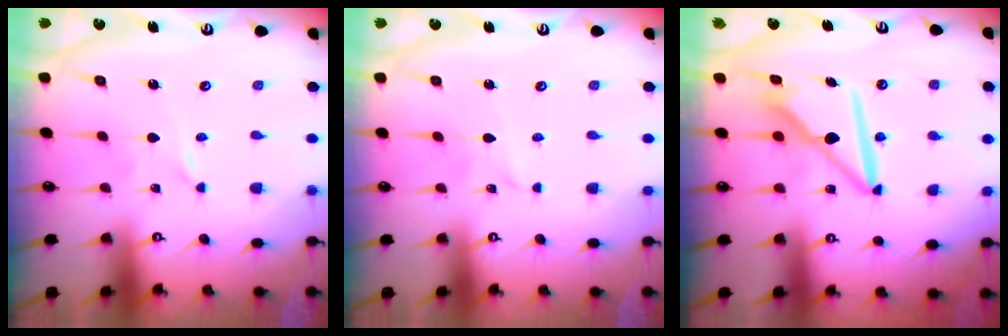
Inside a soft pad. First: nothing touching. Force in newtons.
{"total": 2.3, "press": 2.3, "slide": 0.0}
{"total": 9.7, "press": 9.7, "slide": 1.0}